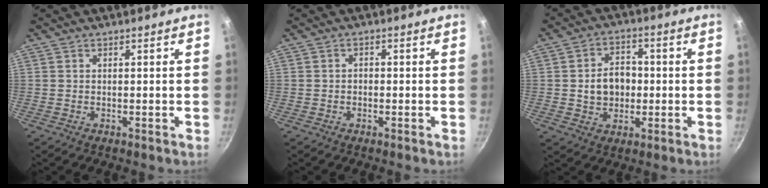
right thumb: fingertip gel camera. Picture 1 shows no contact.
{"total": 1.1, "force": [-0.4, 0.8, 0.6], "torque": [-0.010, 0.005, -0.008]}
{"total": 8.2, "force": [-0.2, 6.4, 5.1], "torque": [-0.058, 0.014, -0.005]}